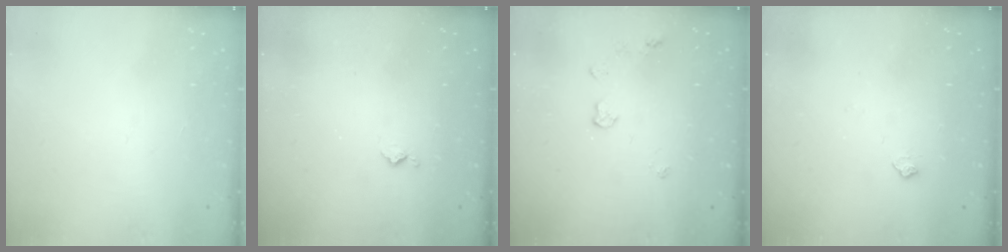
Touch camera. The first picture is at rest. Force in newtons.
{"total": 4.2, "press": 4.2, "slide": 0.4}
{"total": 5.2, "press": 5.1, "slide": 0.8}
{"total": 3.9, "press": 3.9, "slide": 0.7}